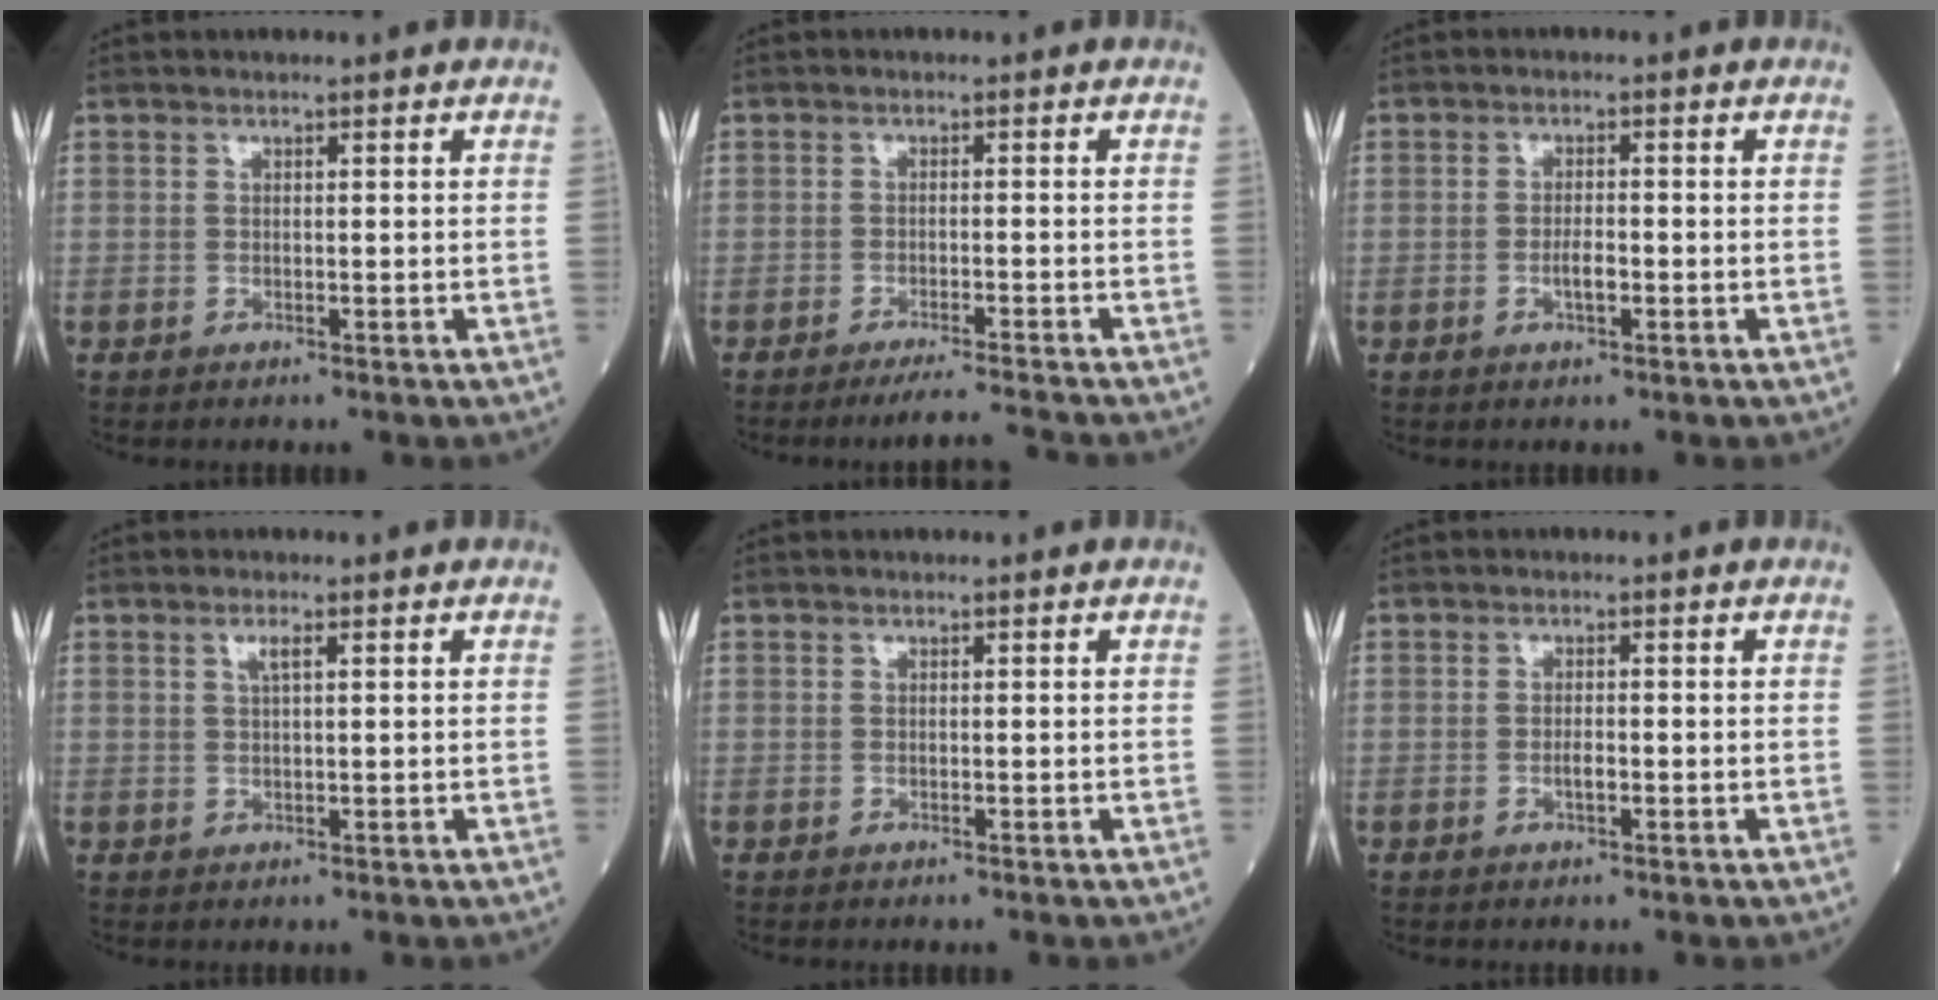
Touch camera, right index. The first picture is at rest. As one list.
[{"total": 5.3, "force": [-4.9, -1.2, 1.7], "torque": [-0.018, -0.013, -0.079]}, {"total": 2.3, "force": [-0.8, 0.6, 2.1], "torque": [-0.036, 0.002, -0.013]}, {"total": 1.7, "force": [0.8, 0.3, 1.5], "torque": [-0.032, 0.002, 0.014]}, {"total": 0.0}, {"total": 1.4, "force": [-0.5, 0.3, 1.2], "torque": [-0.022, 0.002, -0.009]}]